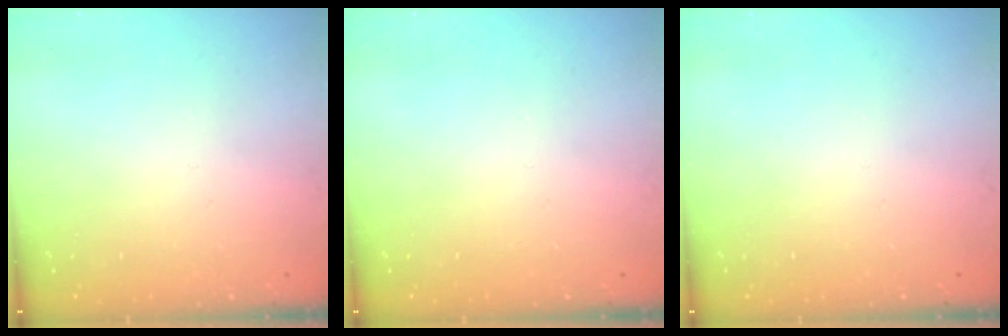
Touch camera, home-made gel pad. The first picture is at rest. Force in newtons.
{"total": 0.0}
{"total": 0.0}